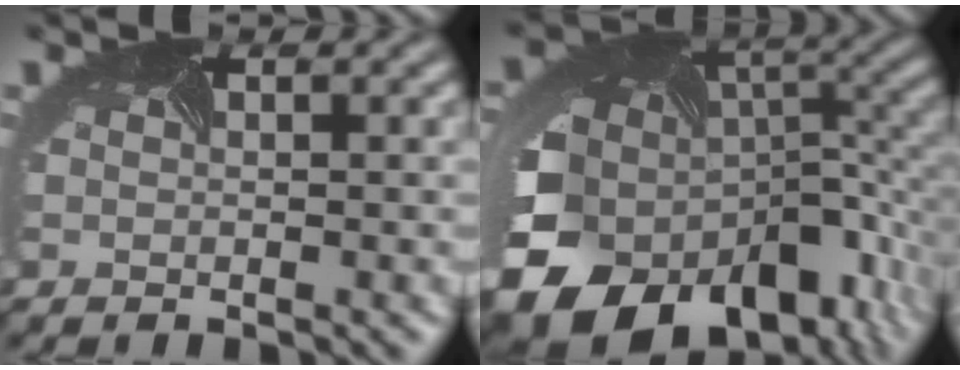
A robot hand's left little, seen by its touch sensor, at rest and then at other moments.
{"total": 19.6, "force": [-7.7, 13.7, 11.6], "torque": [-0.249, -0.053, -0.085]}